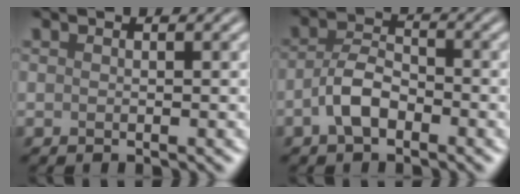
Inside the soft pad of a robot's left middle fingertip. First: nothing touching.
{"total": 3.5, "force": [-1.6, 1.9, 2.5], "torque": [-0.046, 0.009, -0.039]}